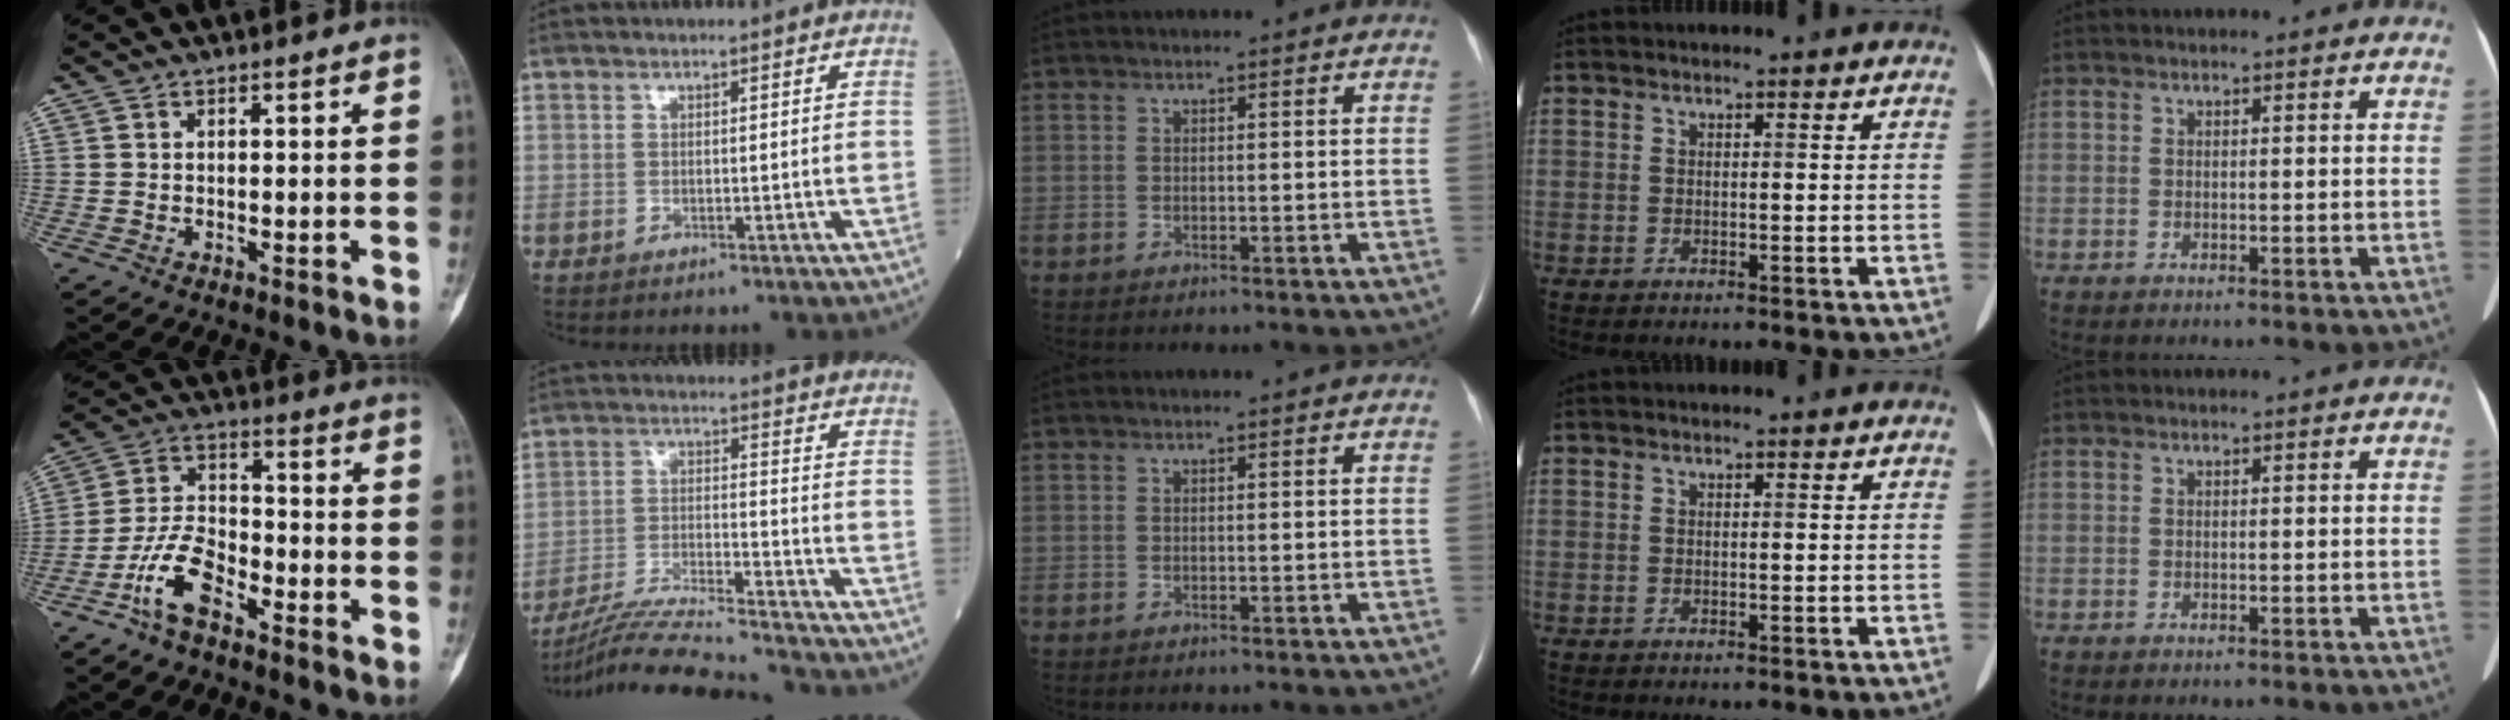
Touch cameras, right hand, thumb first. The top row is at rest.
{"thumb": {"total": 9.2, "force": [-5.5, 4.3, 6.0], "torque": [-0.120, 0.039, -0.113]}, "index": {"total": 17.4, "force": [-16.3, -0.5, 6.2], "torque": [-0.125, -0.023, -0.268]}}